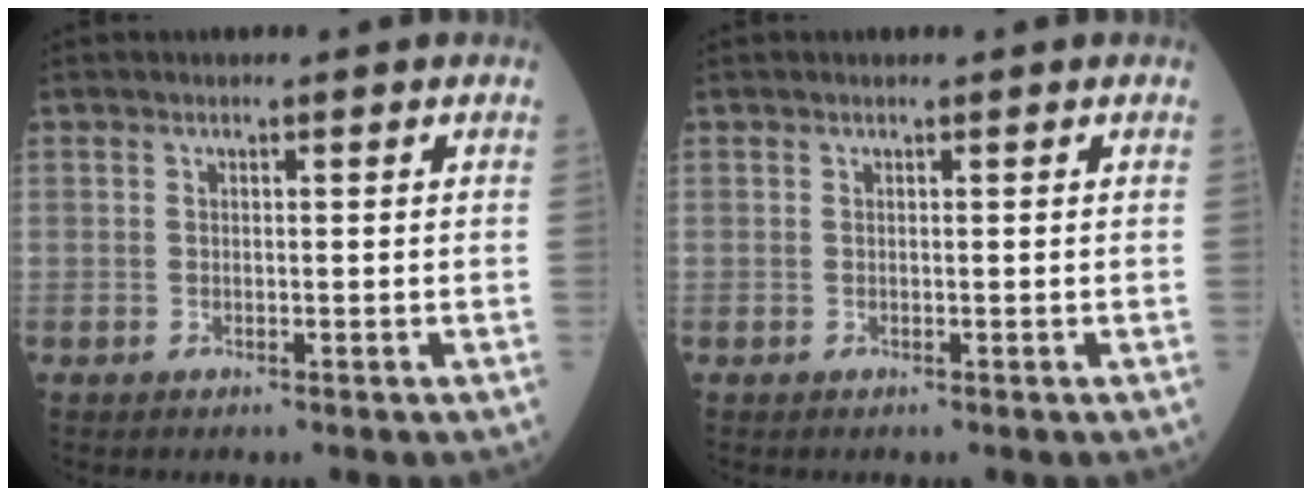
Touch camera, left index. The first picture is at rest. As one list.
[{"total": 0.0}]